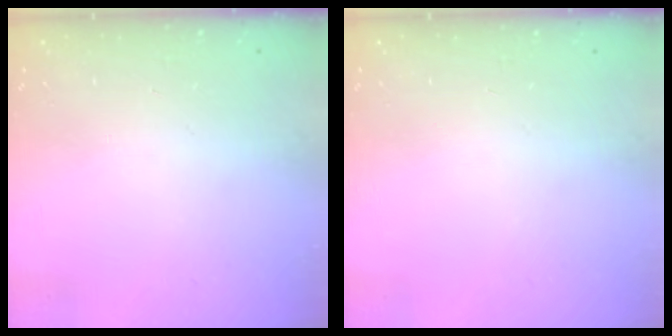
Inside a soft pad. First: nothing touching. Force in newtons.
{"total": 0.0}